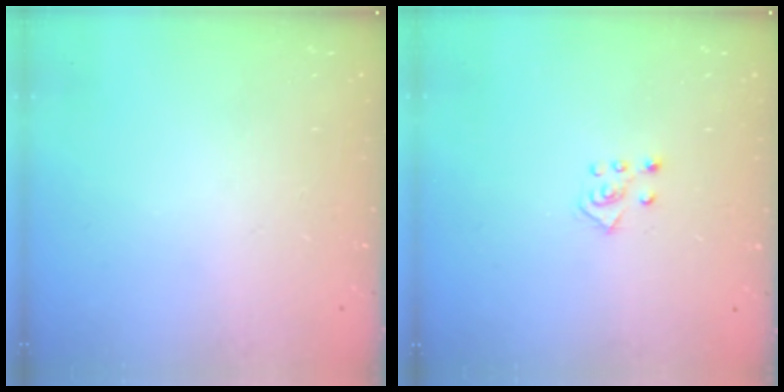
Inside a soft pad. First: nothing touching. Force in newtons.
{"total": 5.0, "press": 4.9, "slide": 0.4}